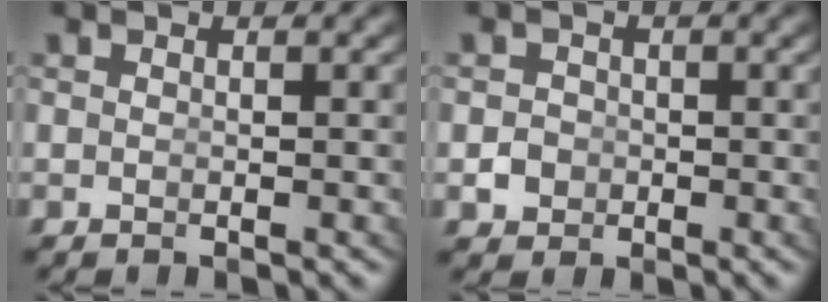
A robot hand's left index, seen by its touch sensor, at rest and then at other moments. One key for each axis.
{"total": 1.2, "fx": -0.6, "fy": 1.0, "fz": 0.3, "tx": -0.005, "ty": -0.011, "tz": -0.004}